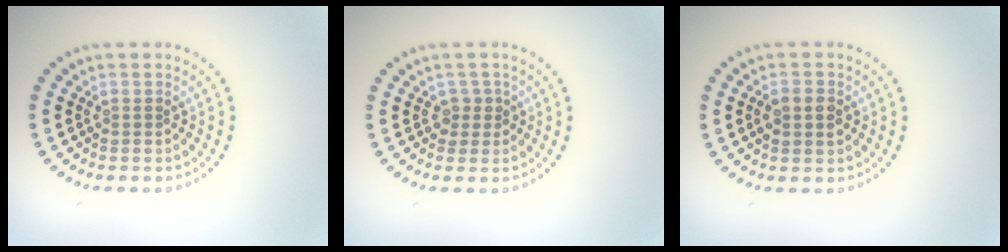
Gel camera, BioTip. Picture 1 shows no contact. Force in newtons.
{"total": 1.4, "press": 1.0, "slide": 1.0}
{"total": 2.1, "press": 2.0, "slide": 0.1}